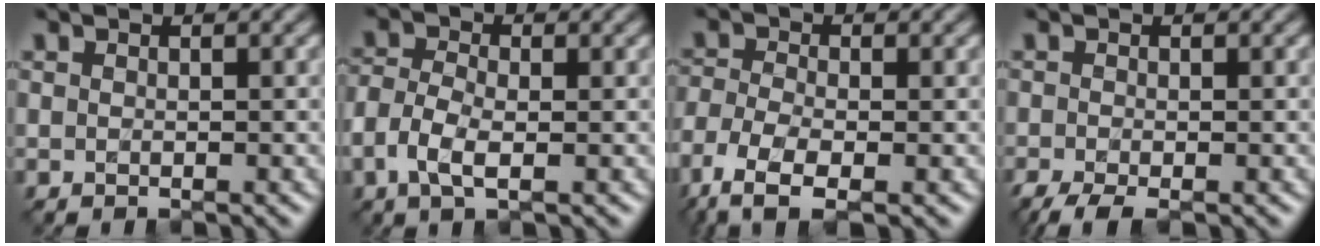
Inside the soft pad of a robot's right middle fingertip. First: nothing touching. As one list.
[{"total": 2.9, "force": [-1.3, 1.4, 2.2], "torque": [-0.058, -0.007, -0.028]}, {"total": 5.3, "force": [-3.9, 1.9, 3.1], "torque": [-0.074, -0.016, -0.081]}, {"total": 2.9, "force": [-2.1, 0.7, 1.9], "torque": [-0.040, -0.006, -0.040]}]